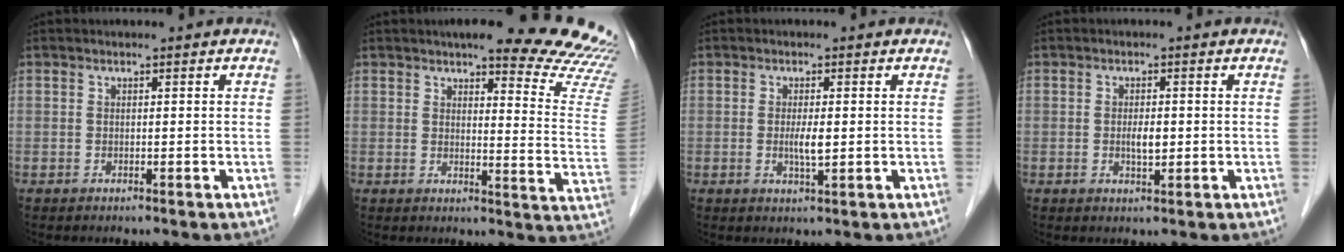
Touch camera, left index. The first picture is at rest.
{"total": 18.4, "force": [16.7, 1.7, 7.6], "torque": [-0.076, -0.088, 0.171]}
{"total": 2.6, "force": [-0.1, 0.5, 2.6], "torque": [-0.052, -0.003, 0.000]}
{"total": 2.4, "force": [-0.2, 0.9, 2.2], "torque": [-0.041, 0.000, -0.001]}